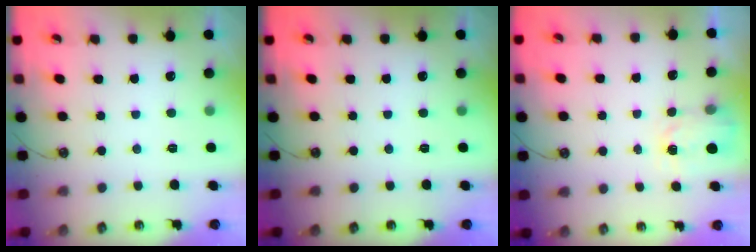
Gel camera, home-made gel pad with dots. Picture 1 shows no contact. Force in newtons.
{"total": 0.0}
{"total": 2.6, "press": 2.6, "slide": 0.4}